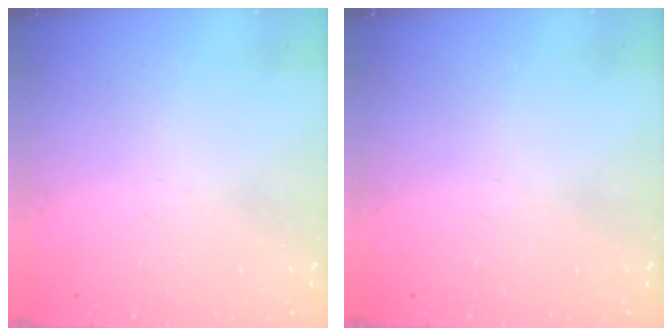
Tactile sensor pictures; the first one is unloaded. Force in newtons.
{"total": 0.0}